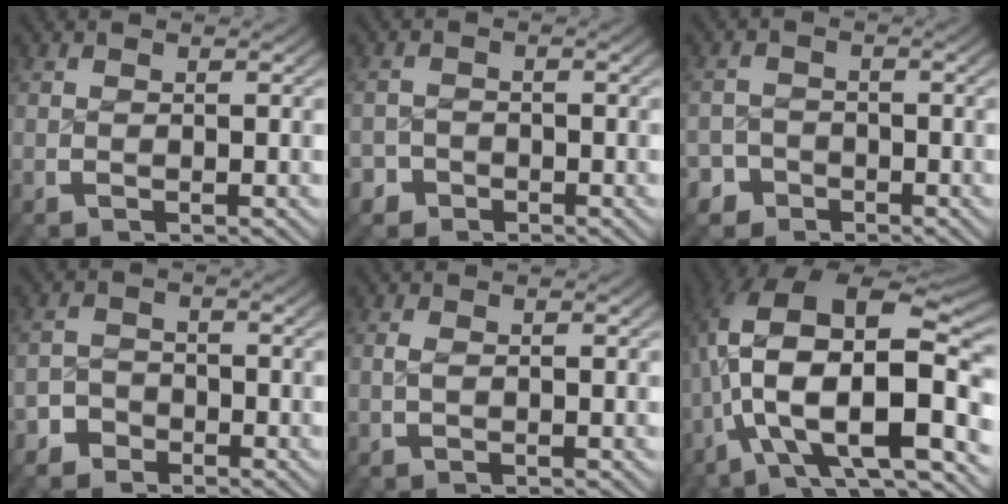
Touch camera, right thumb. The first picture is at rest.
{"total": 2.7, "force": [-2.2, 1.5, -0.2], "torque": [0.008, -0.016, -0.038]}
{"total": 3.7, "force": [-3.0, 2.1, -0.1], "torque": [0.013, -0.015, -0.053]}
{"total": 3.0, "force": [-2.5, 1.8, 0.0], "torque": [0.010, -0.009, -0.043]}
{"total": 0.6, "force": [0.0, 0.3, 0.5], "torque": [-0.017, -0.006, 0.004]}
{"total": 16.4, "force": [-1.4, 10.3, 12.7], "torque": [-0.252, -0.051, -0.006]}